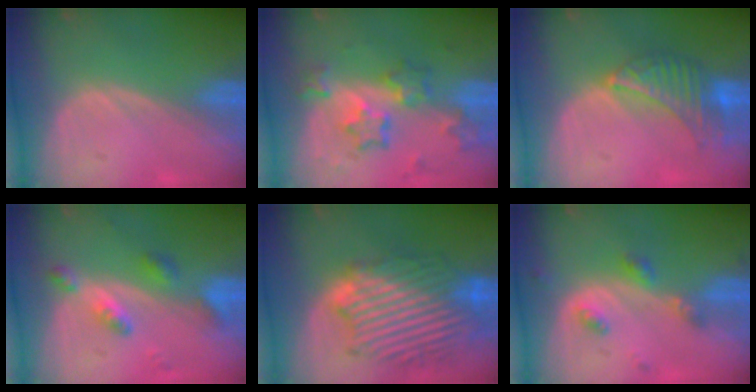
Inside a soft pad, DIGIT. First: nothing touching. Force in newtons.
{"total": 8.5, "press": 7.4, "slide": 4.1}
{"total": 7.0, "press": 6.7, "slide": 2.0}
{"total": 5.5, "press": 4.8, "slide": 2.7}
{"total": 12.8, "press": 12.7, "slide": 1.0}
{"total": 3.8, "press": 3.7, "slide": 0.5}